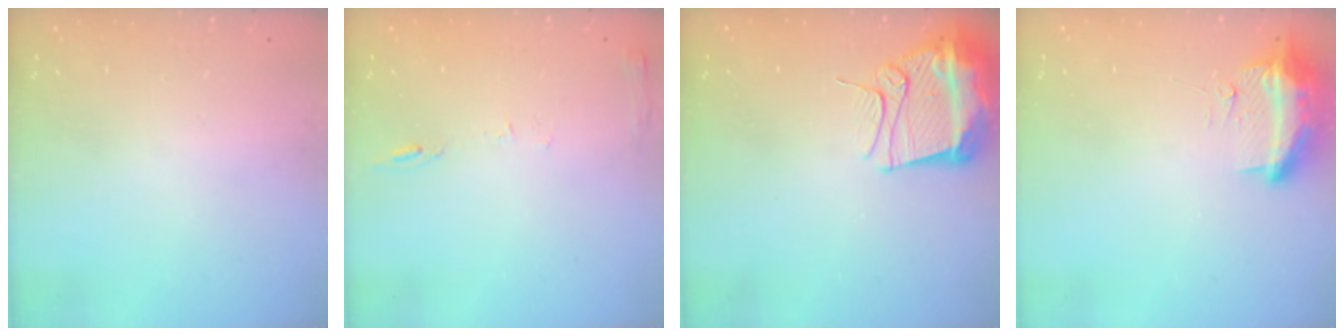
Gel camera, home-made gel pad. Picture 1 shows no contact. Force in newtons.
{"total": 6.0, "press": 6.0, "slide": 0.6}
{"total": 13.4, "press": 13.4, "slide": 1.3}
{"total": 10.0, "press": 9.9, "slide": 1.7}